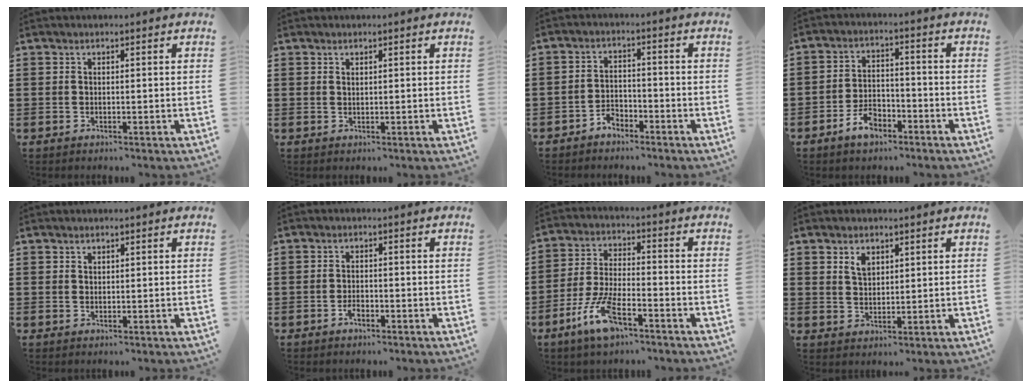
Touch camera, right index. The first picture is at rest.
{"total": 0.5, "force": [0.4, 0.2, 0.2], "torque": [-0.005, 0.001, 0.008]}
{"total": 2.9, "force": [-2.6, 1.2, 0.5], "torque": [-0.015, 0.005, -0.054]}
{"total": 5.2, "force": [-3.7, 2.5, 2.7], "torque": [-0.051, 0.012, -0.071]}
{"total": 0.7, "force": [0.6, 0.5, 0.1], "torque": [-0.004, 0.001, 0.012]}
{"total": 1.7, "force": [-1.1, 0.7, 1.0], "torque": [-0.022, -0.002, -0.021]}
{"total": 9.1, "force": [-5.1, 2.6, 7.0], "torque": [-0.163, -0.009, -0.097]}
{"total": 2.8, "force": [1.6, 1.7, 1.6], "torque": [-0.037, 0.005, 0.030]}